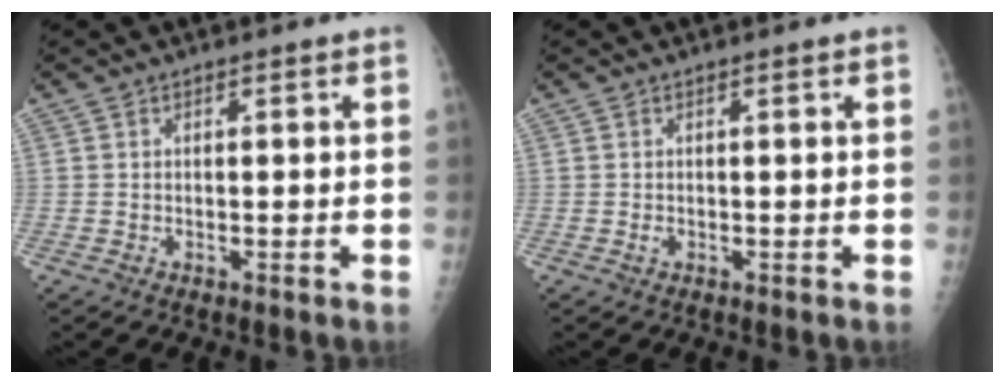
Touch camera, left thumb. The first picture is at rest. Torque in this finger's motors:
{"motor_torque": [-0.12, 0.18, 0.42, 0.17, 0.00]}